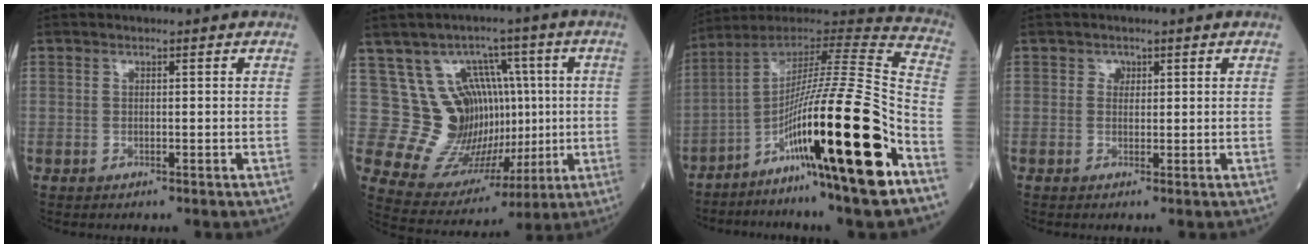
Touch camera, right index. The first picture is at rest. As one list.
[{"total": 13.2, "force": [2.0, 10.5, 7.7], "torque": [-0.129, 0.041, 0.064]}, {"total": 27.6, "force": [-11.7, 0.6, 25.0], "torque": [-0.374, -0.030, -0.196]}, {"total": 0.9, "force": [0.3, 0.8, 0.2], "torque": [0.000, 0.000, 0.004]}]